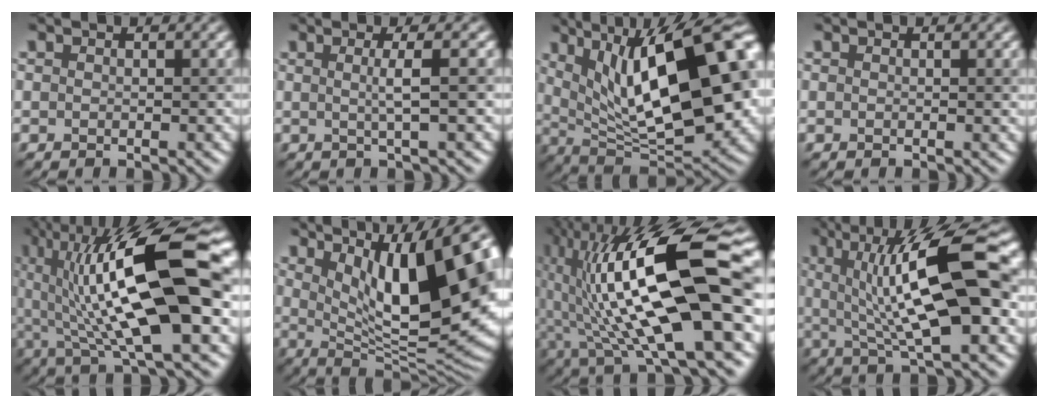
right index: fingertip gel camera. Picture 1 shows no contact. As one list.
[{"total": 2.4, "force": [0.2, 0.3, 2.4], "torque": [-0.039, 0.009, 0.004]}, {"total": 16.1, "force": [3.4, 6.5, 14.3], "torque": [-0.207, 0.016, 0.060]}, {"total": 0.8, "force": [0.1, 0.2, 0.8], "torque": [-0.006, 0.006, 0.003]}, {"total": 14.9, "force": [2.3, 4.0, 14.1], "torque": [-0.241, 0.016, 0.039]}, {"total": 15.1, "force": [4.2, 4.9, 13.6], "torque": [-0.177, 0.004, 0.077]}, {"total": 16.9, "force": [2.1, 5.3, 15.9], "torque": [-0.284, 0.016, 0.044]}, {"total": 11.9, "force": [1.6, 2.9, 11.4], "torque": [-0.177, 0.020, 0.031]}]